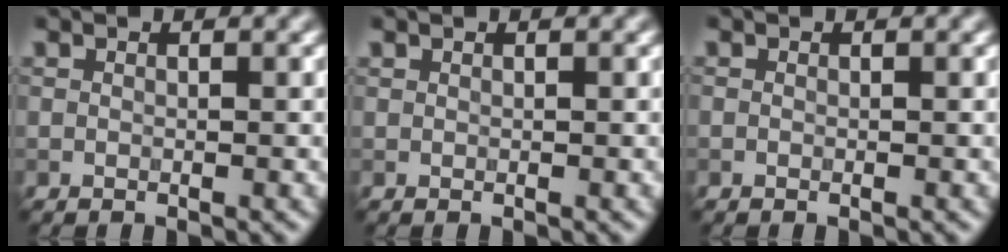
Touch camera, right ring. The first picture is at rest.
{"total": 0.0}
{"total": 0.0}